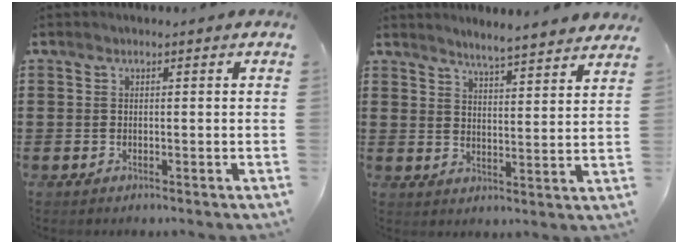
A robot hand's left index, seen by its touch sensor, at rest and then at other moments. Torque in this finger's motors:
{"motor_torque": [0.01, 0.00, 0.32, 0.07]}